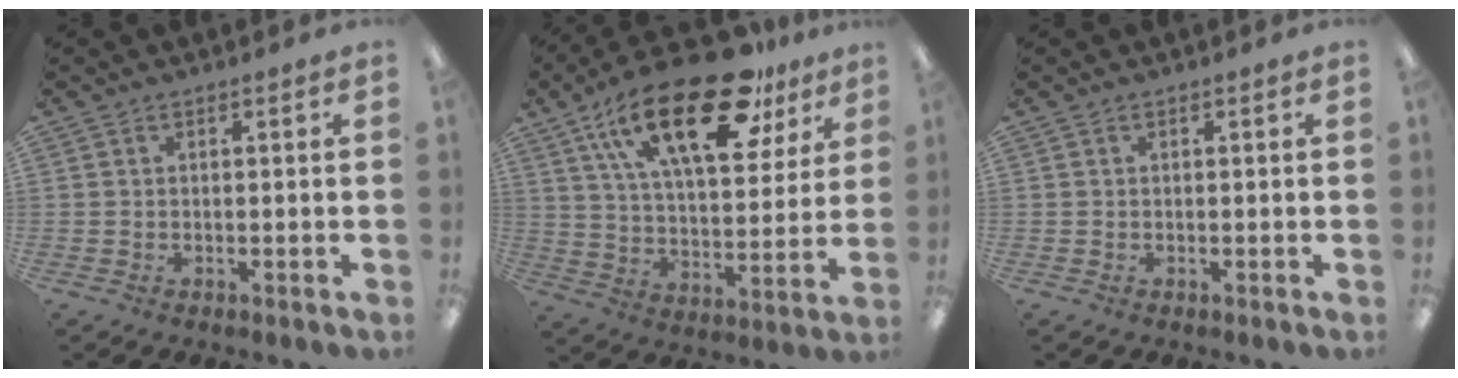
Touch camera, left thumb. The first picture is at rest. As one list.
[{"total": 26.5, "force": [15.2, 11.7, 18.3], "torque": [-0.299, -0.066, 0.256]}, {"total": 0.0}]